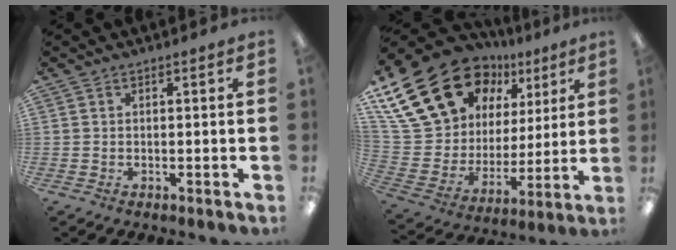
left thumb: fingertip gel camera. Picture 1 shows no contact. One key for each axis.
{"total": 25.2, "fx": 14.7, "fy": 16.1, "fz": 12.7, "tx": -0.245, "ty": -0.079, "tz": 0.290}